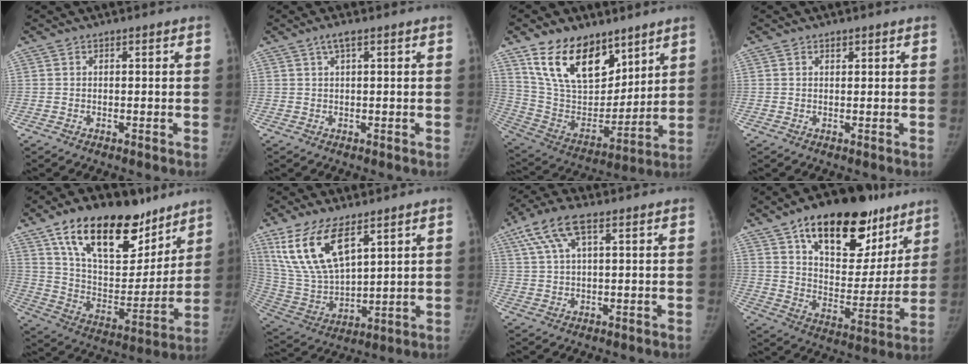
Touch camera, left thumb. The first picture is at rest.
{"total": 1.7, "force": [0.9, 0.2, 1.5], "torque": [-0.039, 0.007, 0.020]}
{"total": 20.1, "force": [12.6, 11.3, 10.7], "torque": [-0.143, -0.061, 0.242]}
{"total": 0.8, "force": [0.6, 0.5, 0.3], "torque": [-0.001, -0.005, 0.008]}
{"total": 25.7, "force": [15.9, 13.0, 15.4], "torque": [-0.207, -0.045, 0.270]}
{"total": 16.0, "force": [8.9, 6.9, 11.3], "torque": [-0.214, -0.034, 0.190]}
{"total": 8.2, "force": [3.8, 3.0, 6.6], "torque": [-0.149, 0.014, 0.077]}
{"total": 26.8, "force": [15.7, 13.7, 16.8], "torque": [-0.206, -0.036, 0.246]}